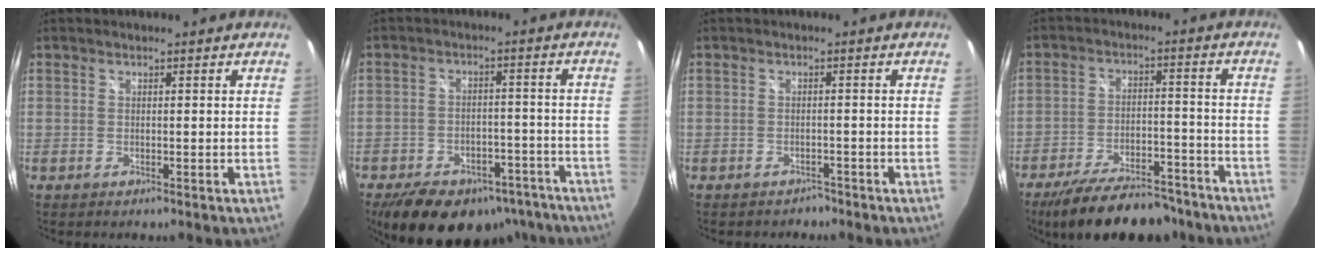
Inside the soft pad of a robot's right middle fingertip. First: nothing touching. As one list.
[{"total": 19.1, "force": [-14.1, 9.8, 8.5], "torque": [-0.171, 0.009, -0.176]}, {"total": 2.5, "force": [-2.1, 1.3, 0.4], "torque": [-0.010, -0.003, -0.030]}, {"total": 19.6, "force": [-16.1, 6.4, 9.1], "torque": [-0.171, -0.012, -0.224]}]